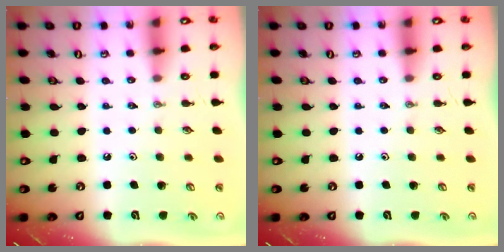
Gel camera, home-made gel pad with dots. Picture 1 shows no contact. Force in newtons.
{"total": 0.0}